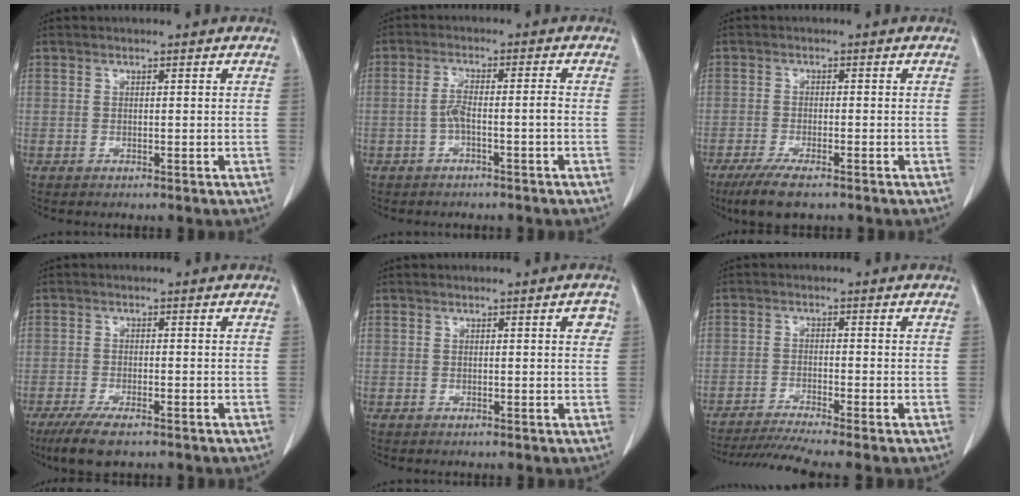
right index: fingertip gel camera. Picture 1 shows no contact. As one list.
[{"total": 3.6, "force": [-1.2, 0.2, 3.4], "torque": [-0.065, 0.011, -0.023]}, {"total": 5.8, "force": [-4.0, 1.1, 4.0], "torque": [-0.075, -0.015, -0.067]}, {"total": 5.3, "force": [-3.7, 1.3, 3.6], "torque": [-0.070, -0.012, -0.063]}, {"total": 2.0, "force": [0.8, 0.4, 1.8], "torque": [-0.016, 0.001, 0.007]}, {"total": 7.4, "force": [-6.3, -1.4, 3.7], "torque": [-0.060, -0.018, -0.108]}]